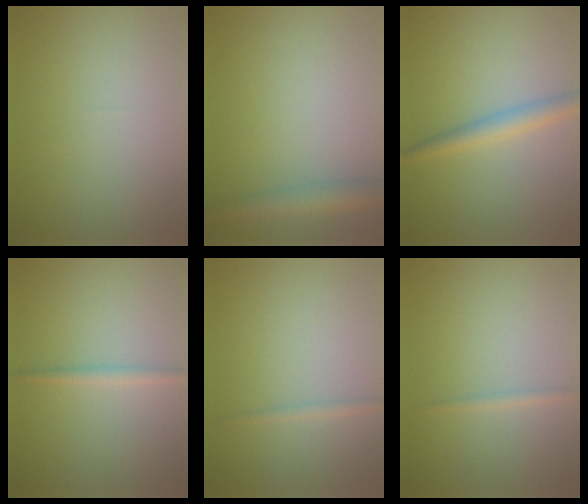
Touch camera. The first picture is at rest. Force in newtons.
{"total": 3.4, "press": 3.4, "slide": 0.0}
{"total": 2.4, "press": 2.4, "slide": 0.0}
{"total": 1.2, "press": 1.2, "slide": 0.0}
{"total": 0.8, "press": 0.8, "slide": 0.0}
{"total": 0.7, "press": 0.7, "slide": 0.0}